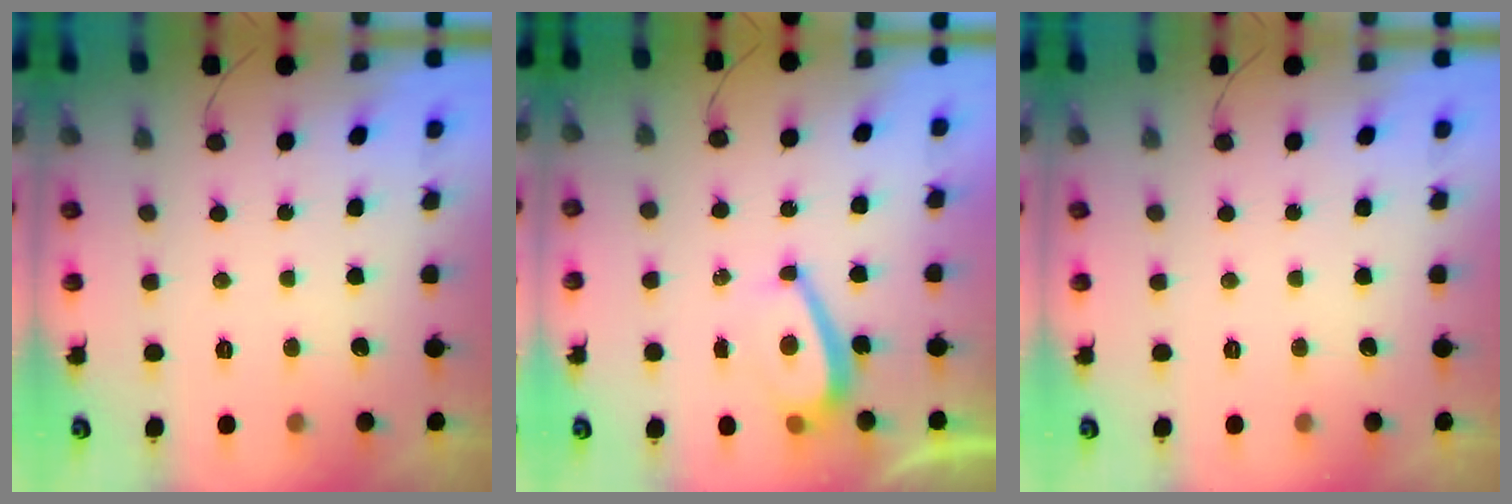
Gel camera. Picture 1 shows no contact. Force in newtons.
{"total": 4.7, "press": 4.6, "slide": 0.6}
{"total": 0.0}